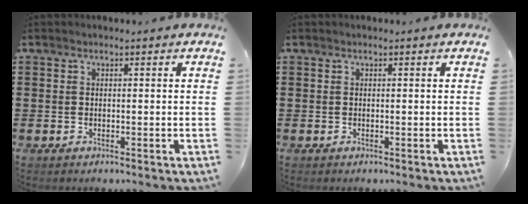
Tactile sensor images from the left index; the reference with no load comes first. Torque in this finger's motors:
{"motor_torque": [-0.01, 0.00, 0.00, 0.00]}